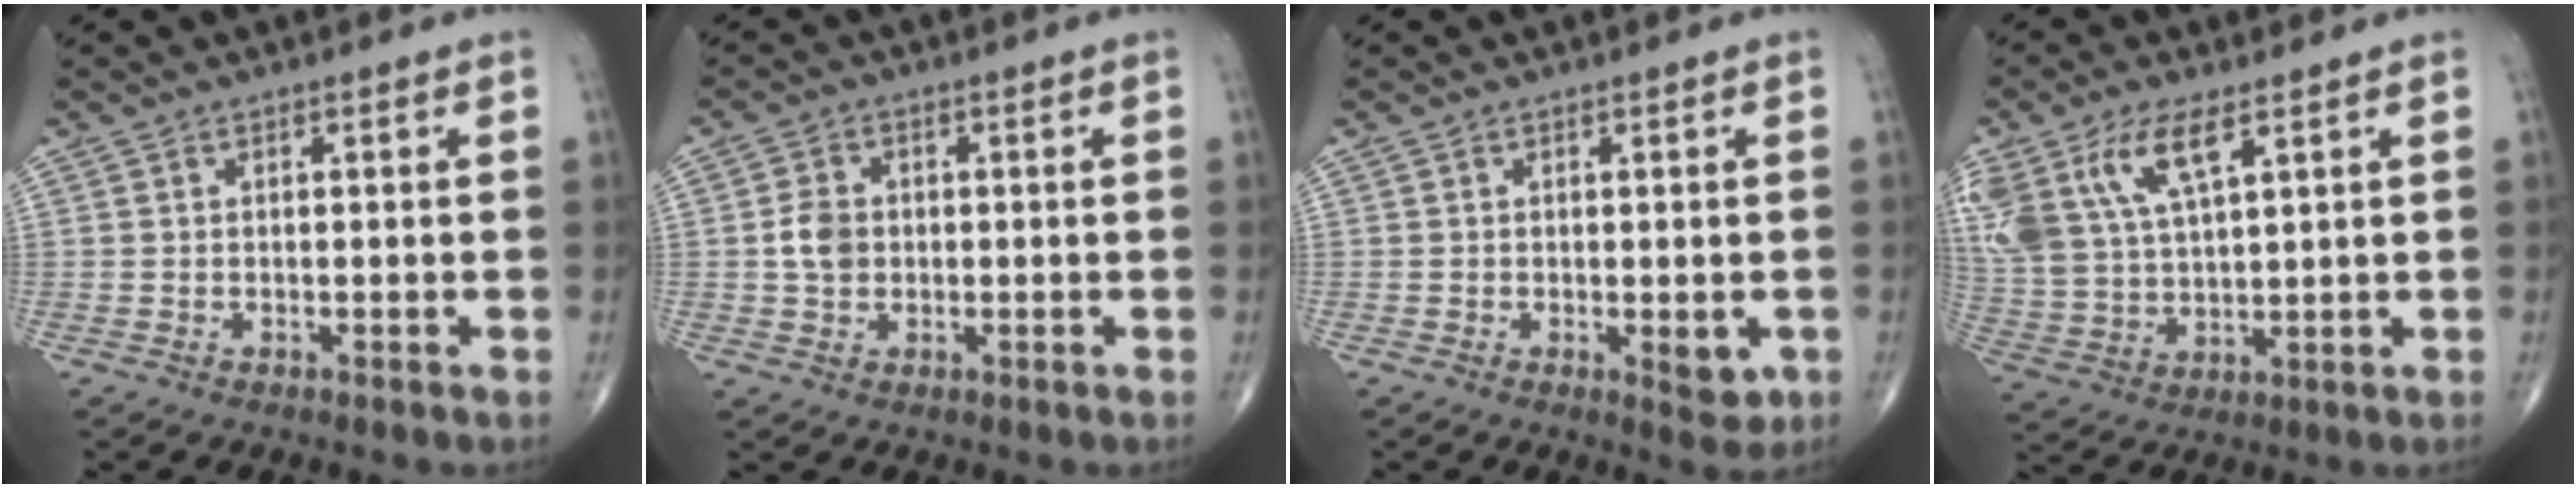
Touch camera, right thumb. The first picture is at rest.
{"total": 4.3, "force": [0.0, 3.4, 2.6], "torque": [-0.042, 0.004, -0.004]}
{"total": 3.7, "force": [-0.8, 1.7, 3.2], "torque": [-0.028, -0.006, -0.007]}
{"total": 15.2, "force": [7.5, 6.9, 11.2], "torque": [-0.241, -0.015, 0.152]}